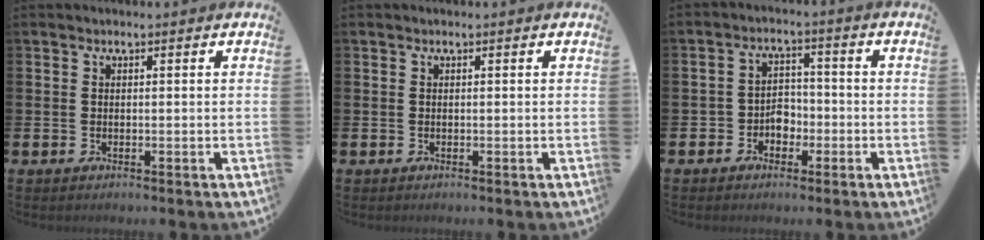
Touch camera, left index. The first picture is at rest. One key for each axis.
{"total": 0.0}
{"total": 3.3, "fx": -1.8, "fy": 2.5, "fz": 0.9, "tx": -0.023, "ty": 0.005, "tz": -0.043}